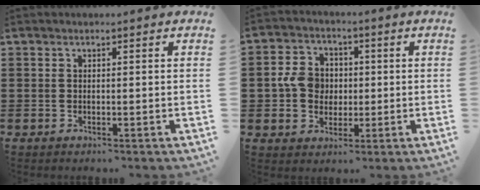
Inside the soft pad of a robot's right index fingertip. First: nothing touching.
{"total": 6.6, "force": [0.1, 5.8, 3.2], "torque": [-0.094, 0.013, -0.002]}